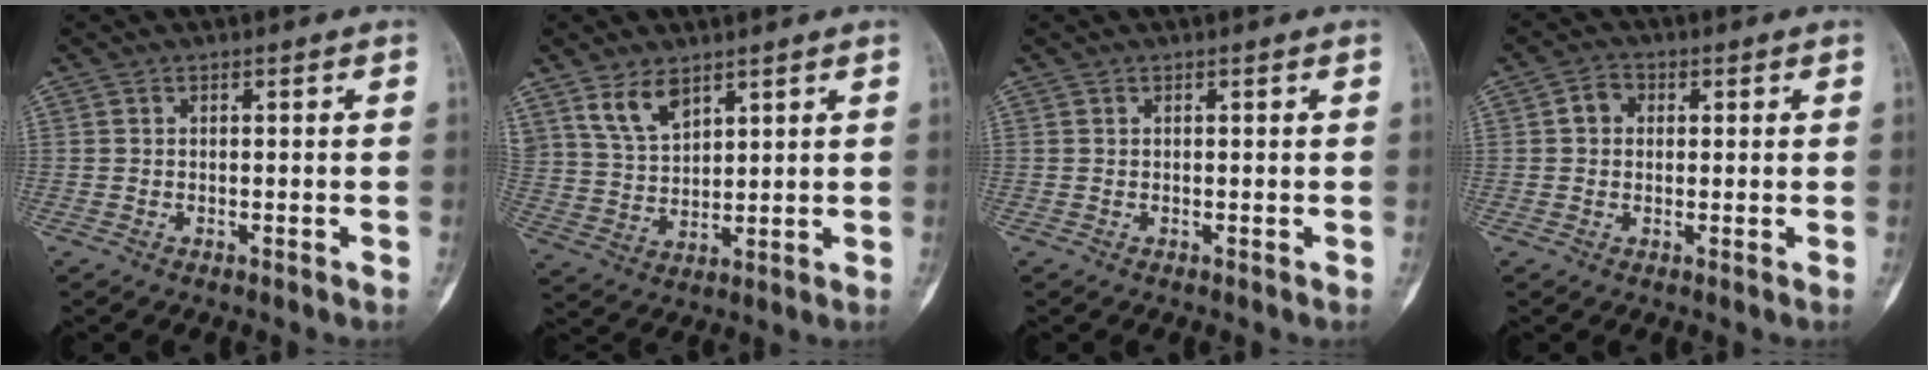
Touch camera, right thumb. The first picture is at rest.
{"total": 7.1, "force": [4.5, 4.0, 3.8], "torque": [-0.055, -0.023, 0.099]}
{"total": 0.0}
{"total": 3.4, "force": [0.5, 3.0, 1.6], "torque": [-0.009, 0.009, 0.001]}